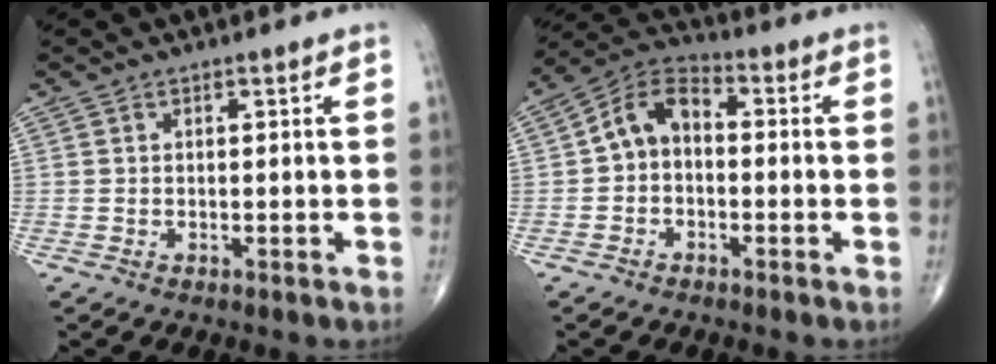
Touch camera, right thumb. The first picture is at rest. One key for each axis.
{"total": 8.3, "fx": -0.3, "fy": 5.8, "fz": 6.0, "tx": -0.088, "ty": 0.033, "tz": -0.023}